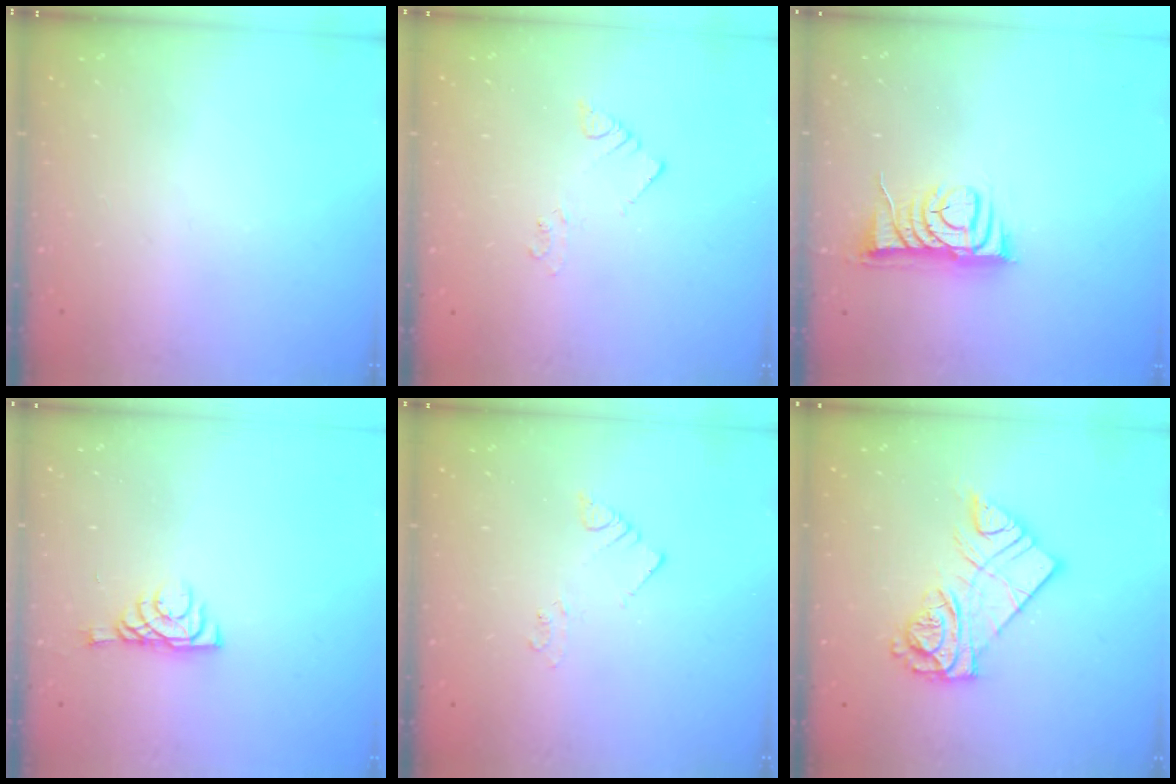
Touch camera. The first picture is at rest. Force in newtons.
{"total": 2.2, "press": 2.2, "slide": 0.1}
{"total": 9.0, "press": 8.9, "slide": 0.5}
{"total": 6.0, "press": 6.0, "slide": 0.7}
{"total": 2.2, "press": 2.2, "slide": 0.1}
{"total": 12.4, "press": 12.4, "slide": 0.9}